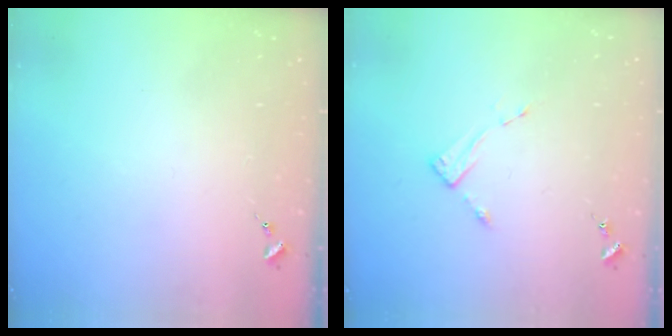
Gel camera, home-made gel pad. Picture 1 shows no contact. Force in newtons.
{"total": 2.8, "press": 2.7, "slide": 0.3}